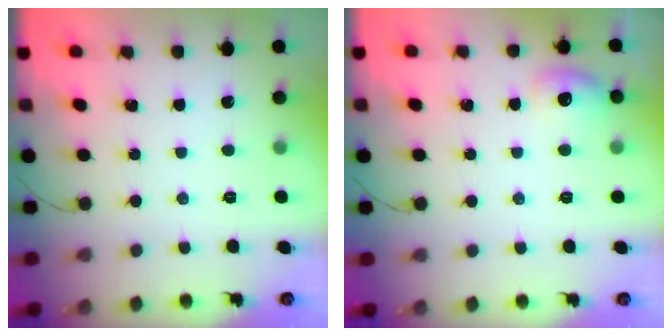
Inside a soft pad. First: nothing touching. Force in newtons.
{"total": 7.1, "press": 6.9, "slide": 1.5}